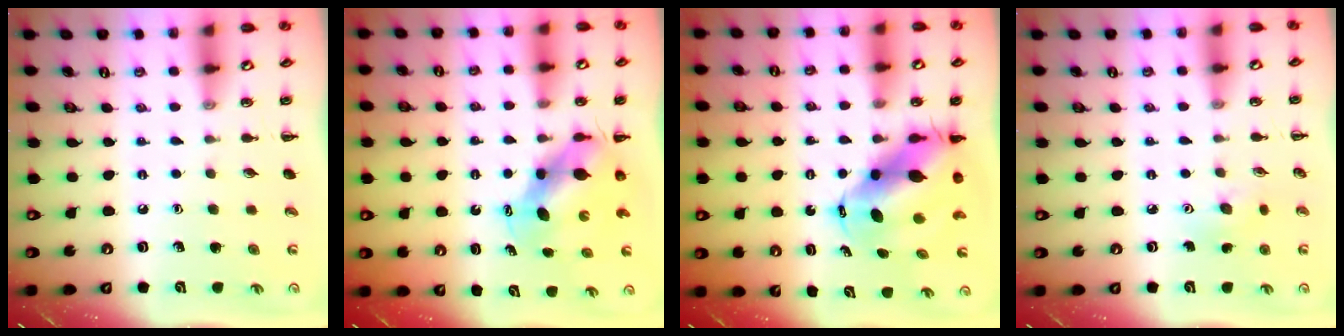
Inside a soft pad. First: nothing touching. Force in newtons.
{"total": 6.4, "press": 6.2, "slide": 1.5}
{"total": 10.7, "press": 10.3, "slide": 2.8}
{"total": 3.7, "press": 3.6, "slide": 0.9}